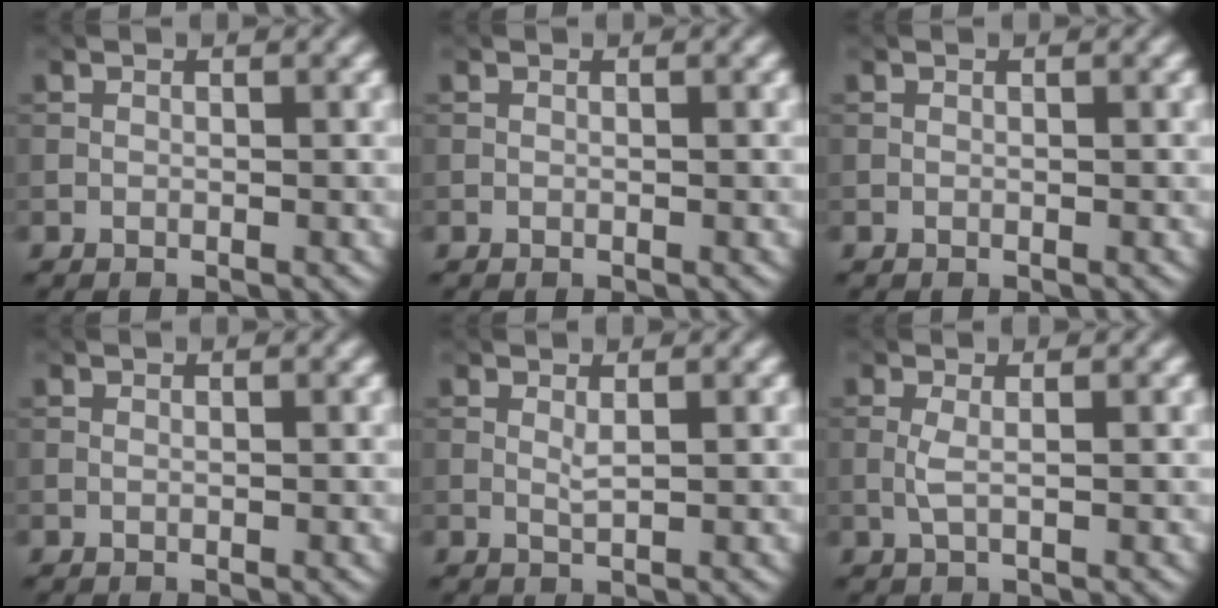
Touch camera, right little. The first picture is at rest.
{"total": 0.0}
{"total": 0.0}
{"total": 0.0}
{"total": 0.8, "force": [0.4, 0.1, 0.7], "torque": [-0.015, -0.002, 0.007]}
{"total": 1.2, "force": [0.0, 0.1, 1.1], "torque": [-0.027, 0.001, -0.002]}